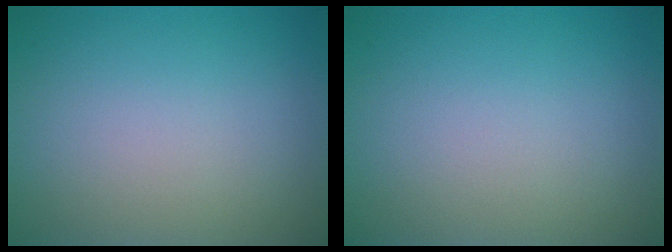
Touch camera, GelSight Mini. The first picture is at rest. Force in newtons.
{"total": 0.0}